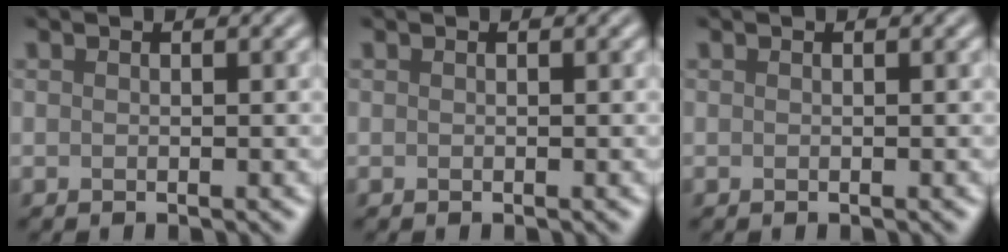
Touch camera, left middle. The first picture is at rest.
{"total": 0.0}
{"total": 0.0}